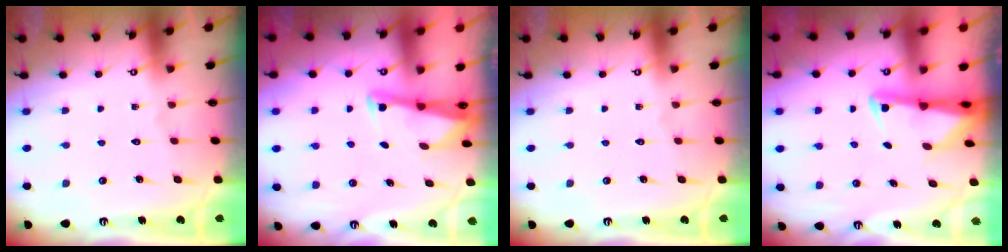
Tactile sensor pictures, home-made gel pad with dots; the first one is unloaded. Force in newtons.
{"total": 2.5, "press": 2.5, "slide": 0.2}
{"total": 0.0}
{"total": 2.3, "press": 2.2, "slide": 0.6}